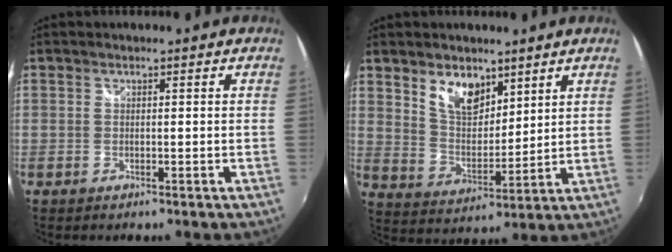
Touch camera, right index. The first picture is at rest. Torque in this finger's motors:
{"motor_torque": [0.28, 0.28, 0.25, 0.07]}